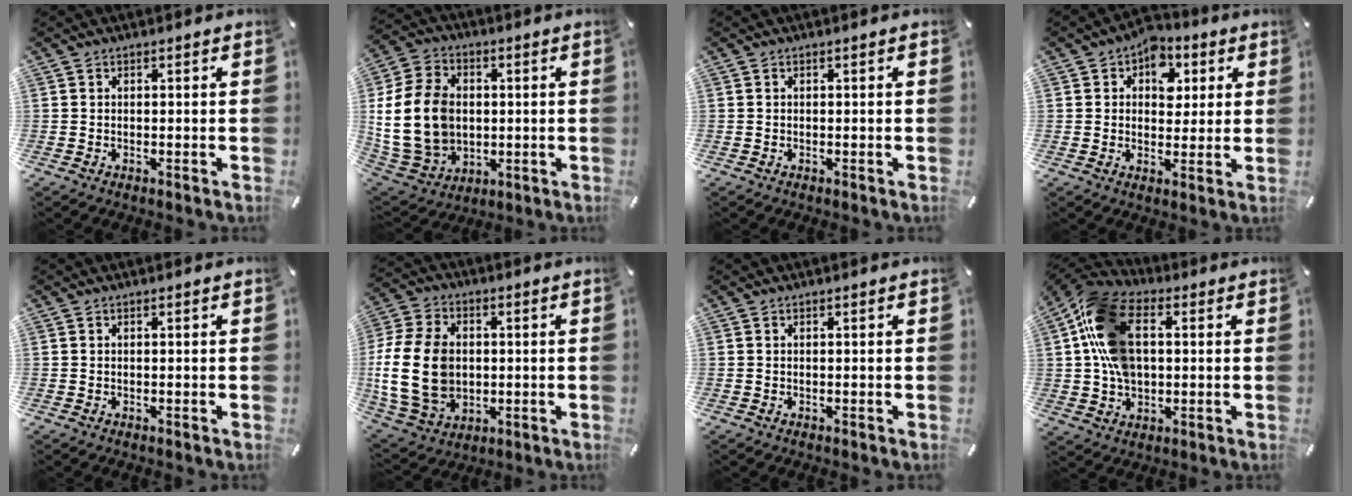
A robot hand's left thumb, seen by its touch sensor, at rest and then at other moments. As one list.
[{"total": 18.0, "force": [0.7, 14.3, 10.8], "torque": [-0.238, -0.005, 0.013]}, {"total": 0.0}, {"total": 7.9, "force": [2.6, 6.3, 4.0], "torque": [-0.040, -0.011, 0.037]}, {"total": 0.0}, {"total": 18.3, "force": [-0.1, 13.9, 11.9], "torque": [-0.257, -0.002, -0.005]}, {"total": 0.0}, {"total": 16.6, "force": [2.2, 11.6, 11.7], "torque": [-0.271, 0.012, 0.041]}]